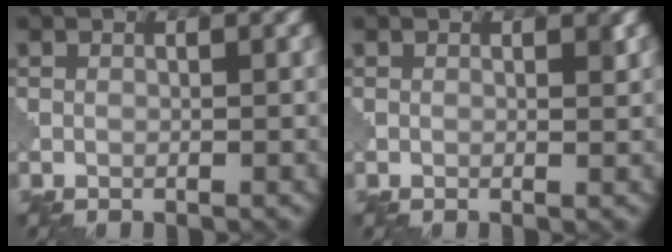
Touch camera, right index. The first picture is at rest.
{"total": 0.7, "force": [0.3, 0.2, 0.5], "torque": [-0.005, -0.002, 0.003]}